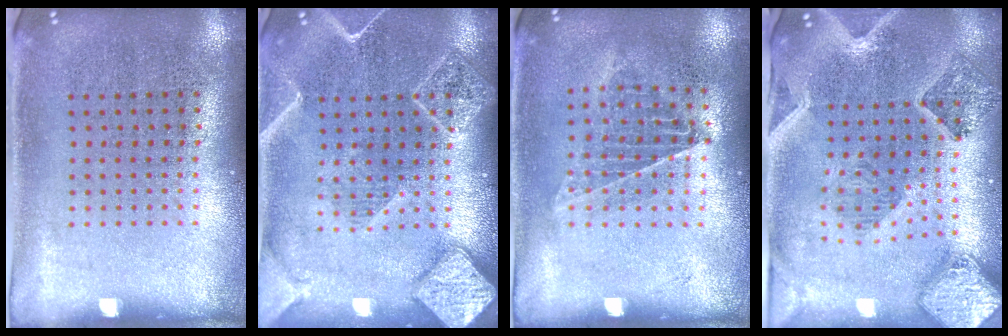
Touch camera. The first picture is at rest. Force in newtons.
{"total": 3.6, "press": 3.6, "slide": 0.3}
{"total": 0.9, "press": 0.9, "slide": 0.1}
{"total": 2.1, "press": 1.9, "slide": 0.7}